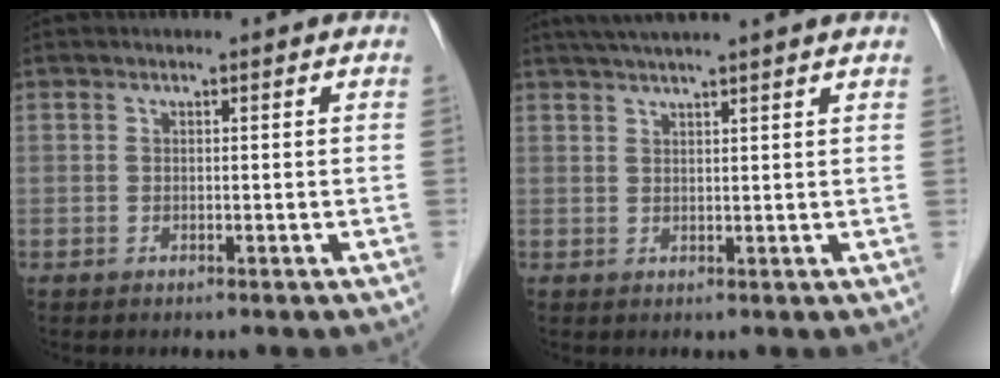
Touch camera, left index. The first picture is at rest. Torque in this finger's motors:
{"motor_torque": [0.05, -0.93, 0.59, 0.16]}